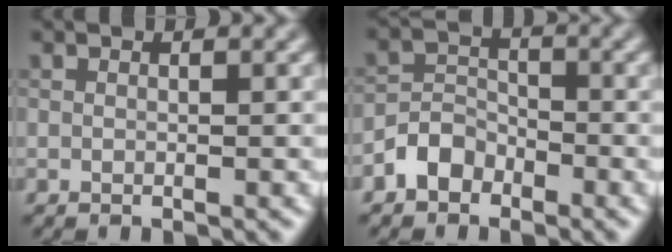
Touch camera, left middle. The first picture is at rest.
{"total": 2.7, "force": [-1.8, 1.8, 0.8], "torque": [-0.007, 0.013, -0.040]}